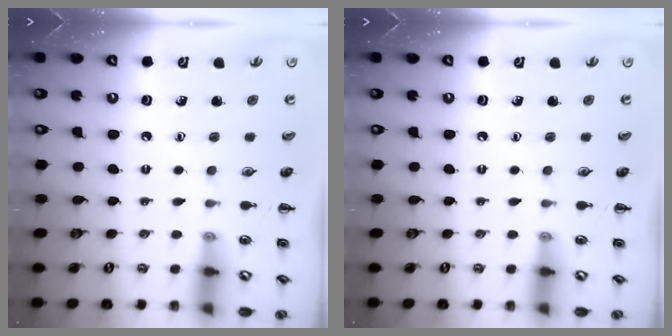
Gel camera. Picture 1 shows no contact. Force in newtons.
{"total": 0.0}